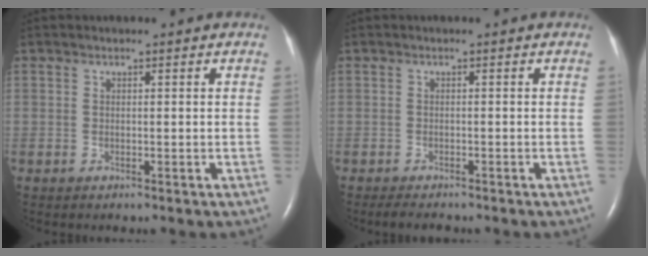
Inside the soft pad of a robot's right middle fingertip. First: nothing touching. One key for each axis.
{"total": 2.5, "fx": -2.1, "fy": 0.6, "fz": 1.2, "tx": -0.025, "ty": -0.009, "tz": -0.029}